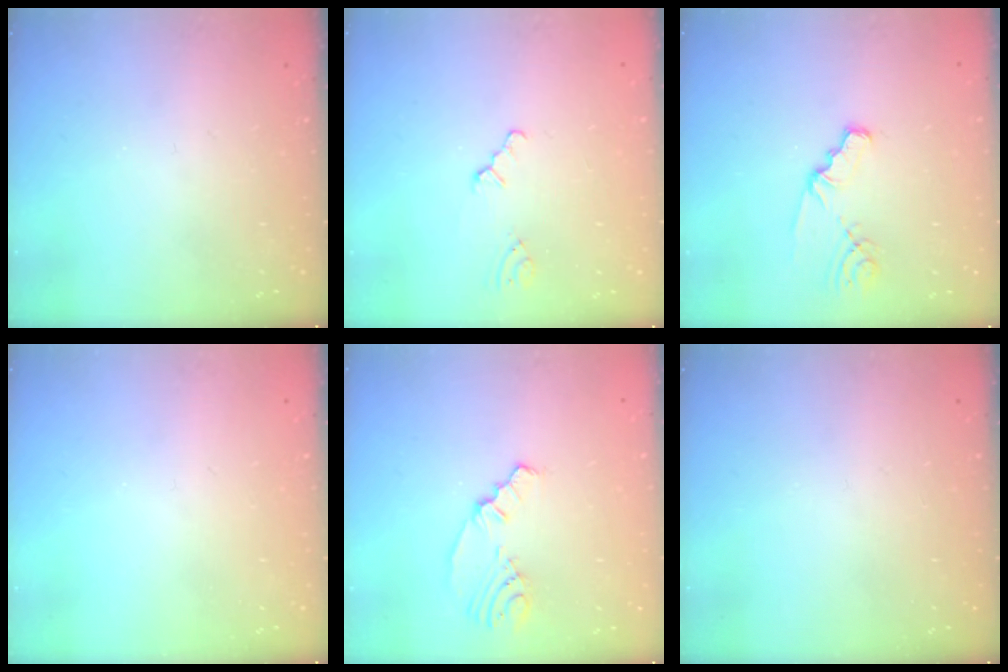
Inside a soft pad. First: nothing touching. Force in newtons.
{"total": 0.6, "press": 0.6, "slide": 0.2}
{"total": 2.6, "press": 2.6, "slide": 0.3}
{"total": 0.0}
{"total": 5.0, "press": 2.8, "slide": 4.2}
{"total": 0.0}